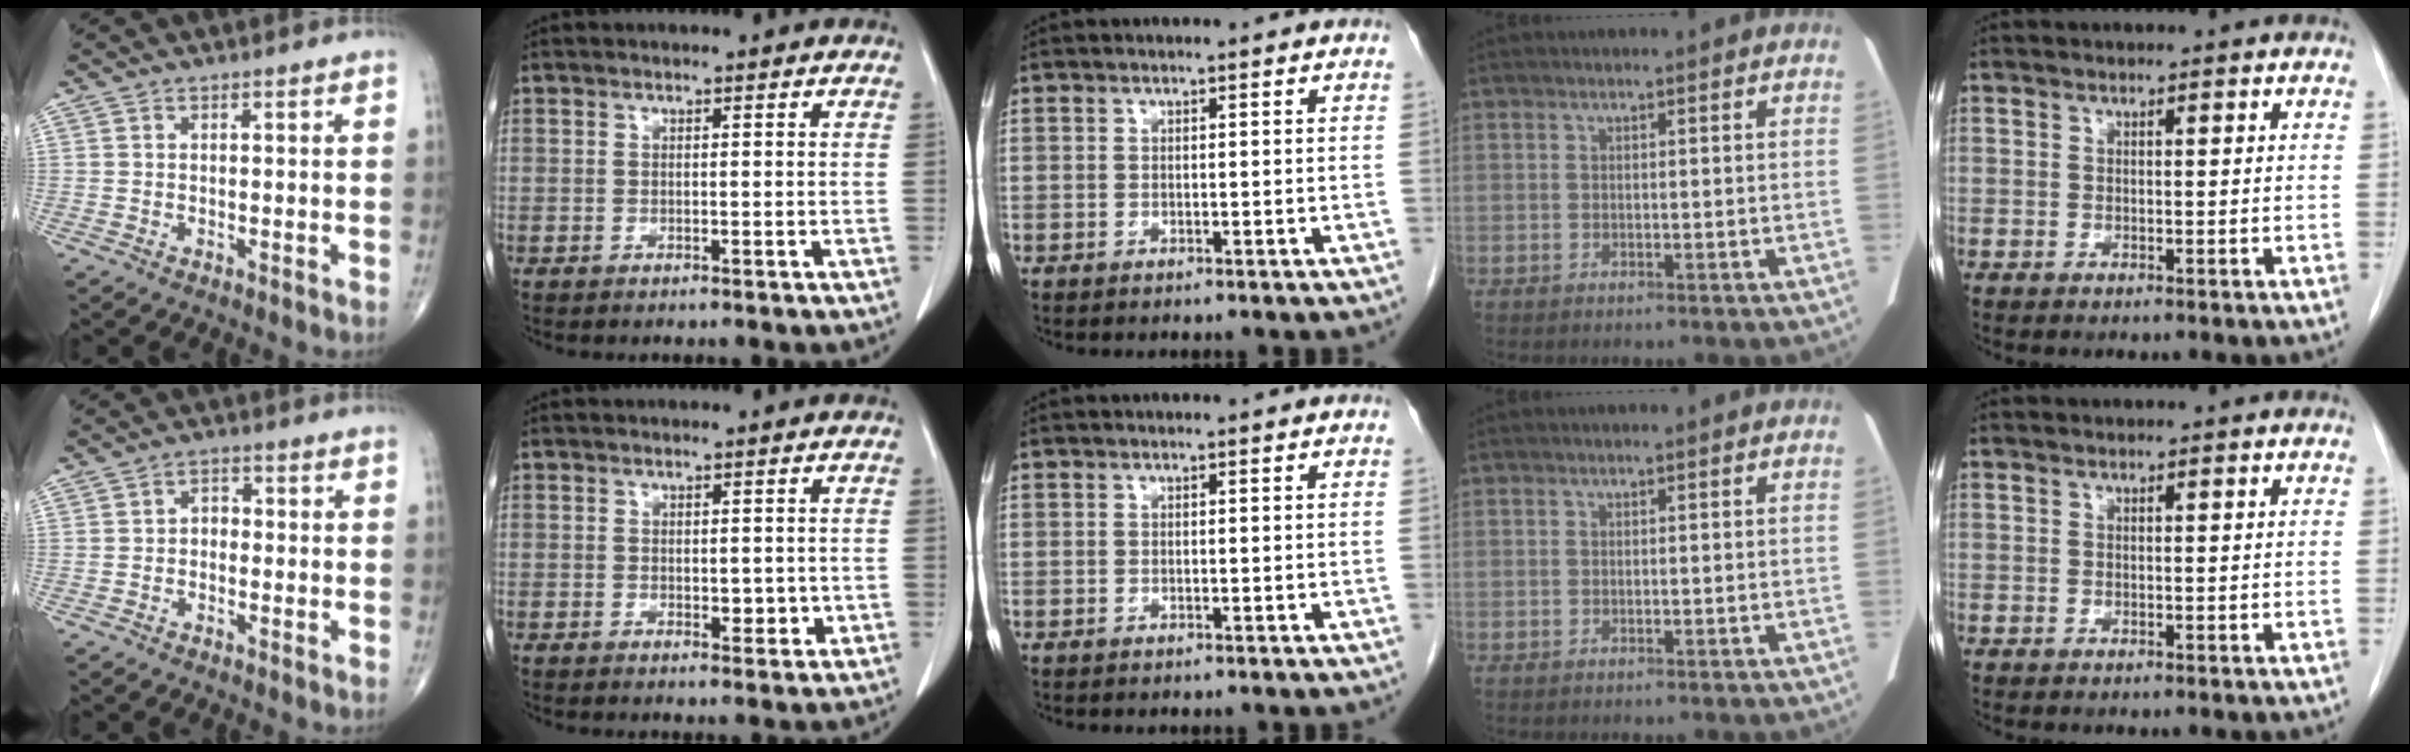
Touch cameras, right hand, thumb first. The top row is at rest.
{"thumb": {"total": 2.4, "force": [-0.5, 1.8, 1.5], "torque": [-0.008, 0.015, -0.019]}, "index": {"total": 2.9, "force": [-0.2, 1.5, 2.4], "torque": [-0.026, -0.001, 0.005]}}